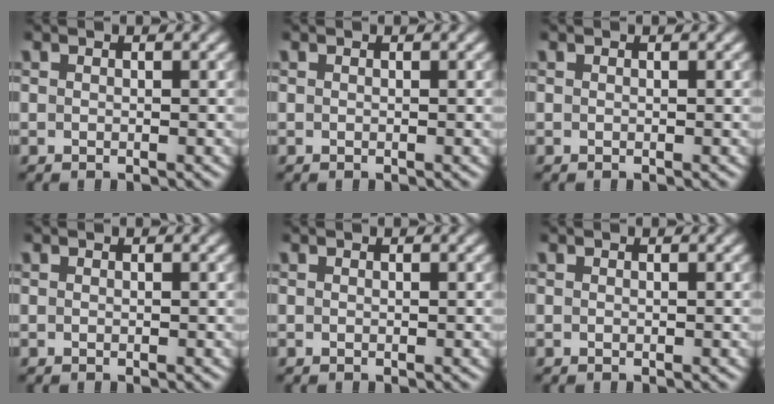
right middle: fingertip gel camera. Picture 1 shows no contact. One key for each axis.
{"total": 0.0}
{"total": 0.0}
{"total": 0.0}
{"total": 0.0}
{"total": 0.0}